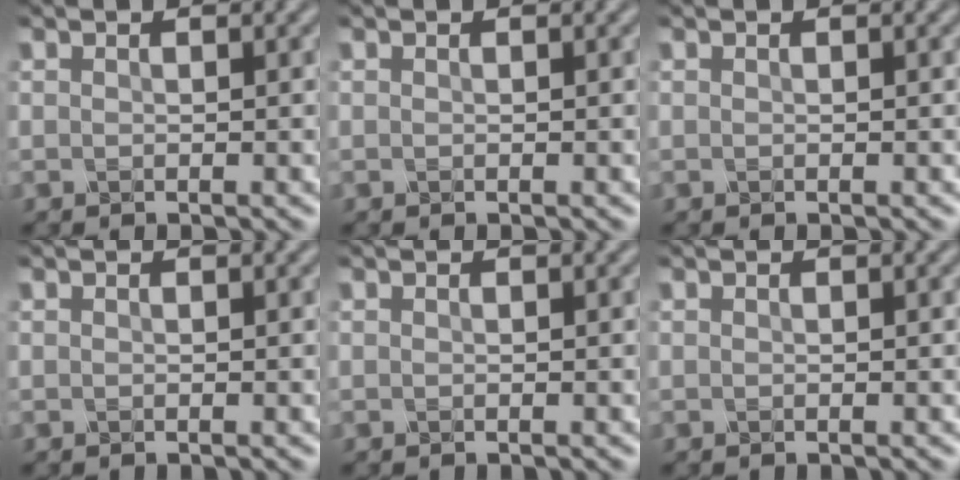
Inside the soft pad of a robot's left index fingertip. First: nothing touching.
{"total": 0.0}
{"total": 0.0}
{"total": 0.0}
{"total": 0.0}
{"total": 0.0}